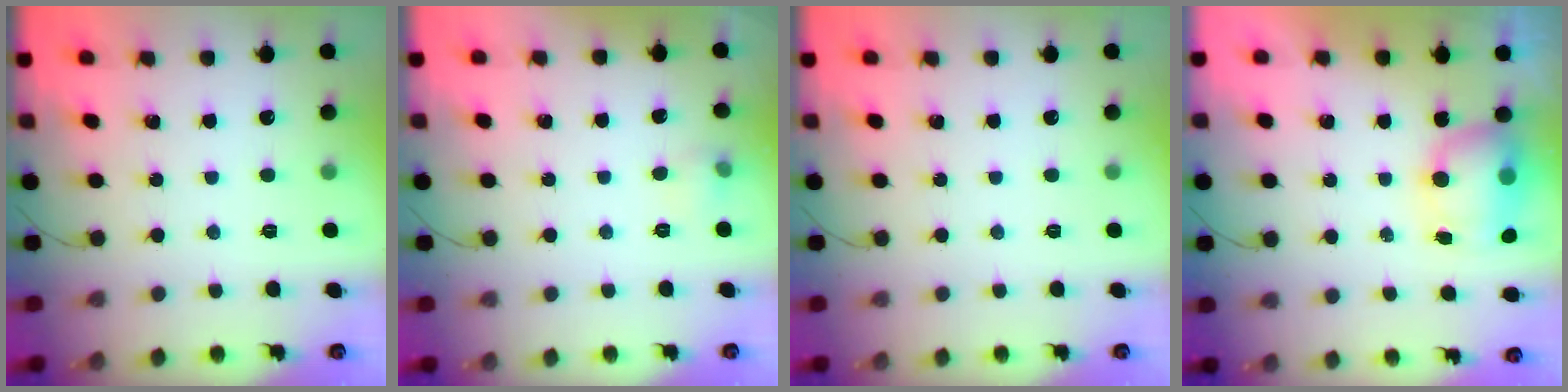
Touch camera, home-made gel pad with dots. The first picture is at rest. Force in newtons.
{"total": 5.6, "press": 4.2, "slide": 3.6}
{"total": 0.0}
{"total": 8.9, "press": 8.6, "slide": 2.4}